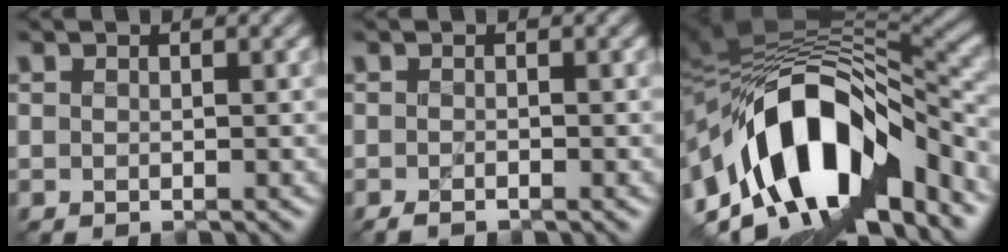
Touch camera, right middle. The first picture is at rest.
{"total": 0.9, "force": [-0.7, 0.1, 0.5], "torque": [-0.013, -0.001, -0.015]}
{"total": 13.5, "force": [-5.3, 7.1, 10.1], "torque": [-0.161, 0.009, -0.092]}